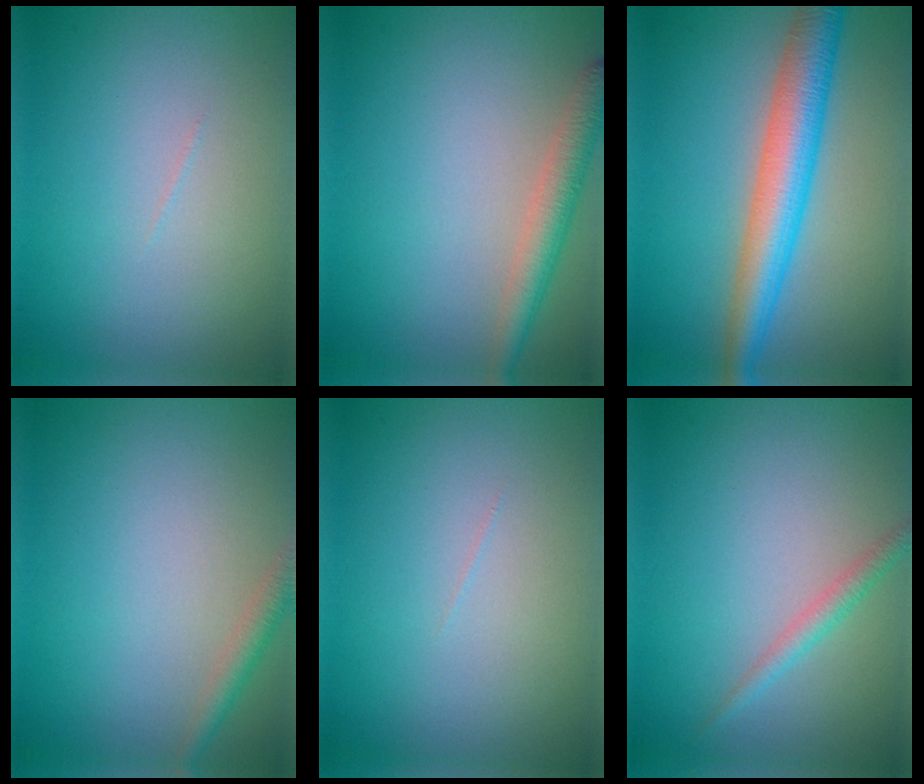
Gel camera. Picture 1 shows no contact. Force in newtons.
{"total": 3.3, "press": 3.3, "slide": 0.2}
{"total": 6.3, "press": 6.3, "slide": 0.0}
{"total": 1.9, "press": 1.9, "slide": 0.0}
{"total": 0.0}
{"total": 1.6, "press": 1.6, "slide": 0.0}